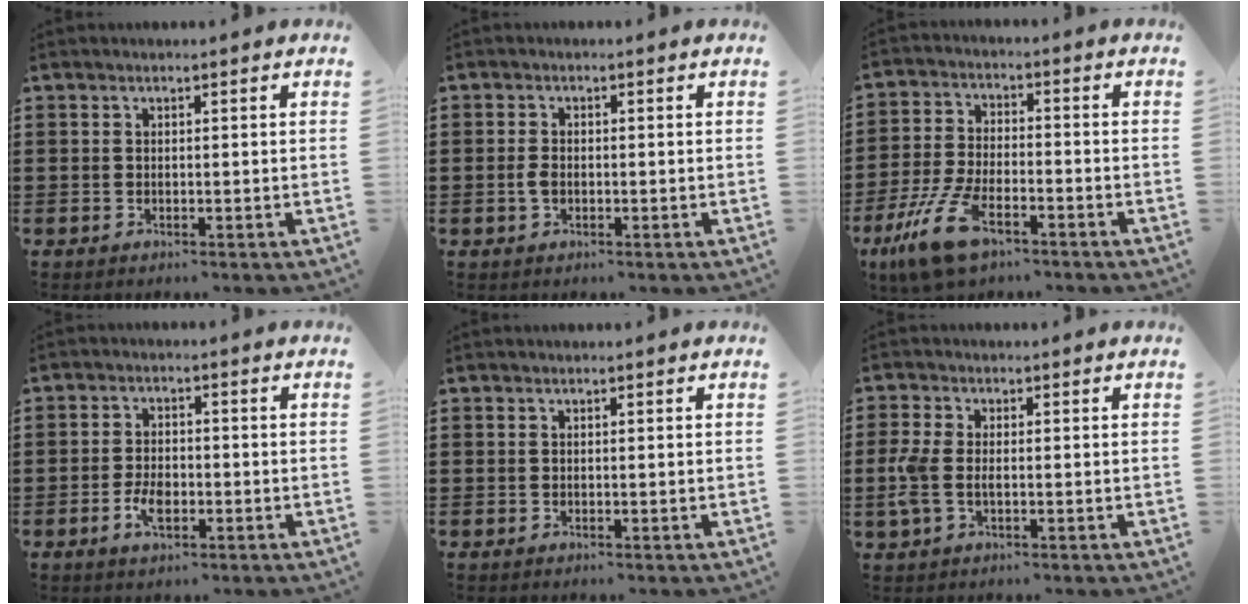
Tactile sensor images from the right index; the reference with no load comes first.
{"total": 2.1, "force": [-0.5, 1.2, 1.7], "torque": [-0.041, 0.000, -0.012]}
{"total": 11.0, "force": [-6.8, 3.9, 7.8], "torque": [-0.186, 0.002, -0.133]}
{"total": 3.9, "force": [-1.5, 1.9, 3.1], "torque": [-0.069, -0.001, -0.029]}
{"total": 0.0}
{"total": 3.9, "force": [-0.6, 2.0, 3.3], "torque": [-0.090, -0.007, -0.018]}